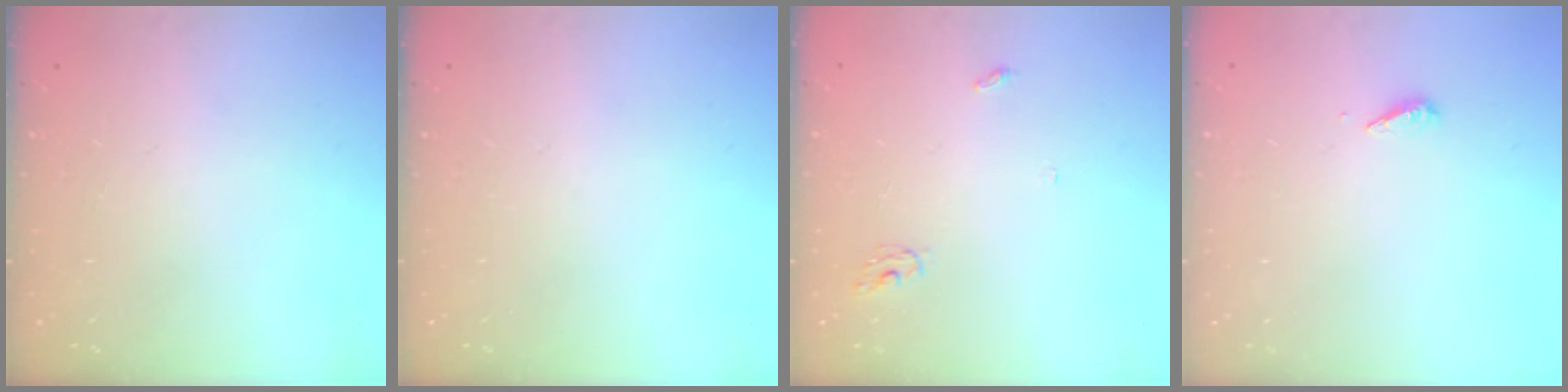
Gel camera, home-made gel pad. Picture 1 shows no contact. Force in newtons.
{"total": 0.0}
{"total": 2.8, "press": 2.8, "slide": 0.2}
{"total": 2.8, "press": 2.8, "slide": 0.2}